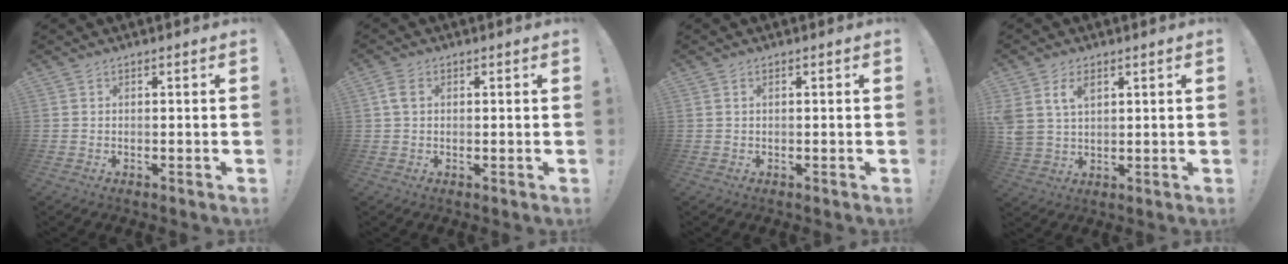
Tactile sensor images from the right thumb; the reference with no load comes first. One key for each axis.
{"total": 3.4, "fx": 1.1, "fy": 2.1, "fz": 2.4, "tx": -0.038, "ty": 0.002, "tz": 0.020}
{"total": 0.5, "fx": 0.3, "fy": 0.1, "fz": 0.4, "tx": -0.011, "ty": 0.002, "tz": 0.005}
{"total": 7.3, "fx": 3.5, "fy": 4.7, "fz": 4.3, "tx": -0.091, "ty": -0.010, "tz": 0.065}